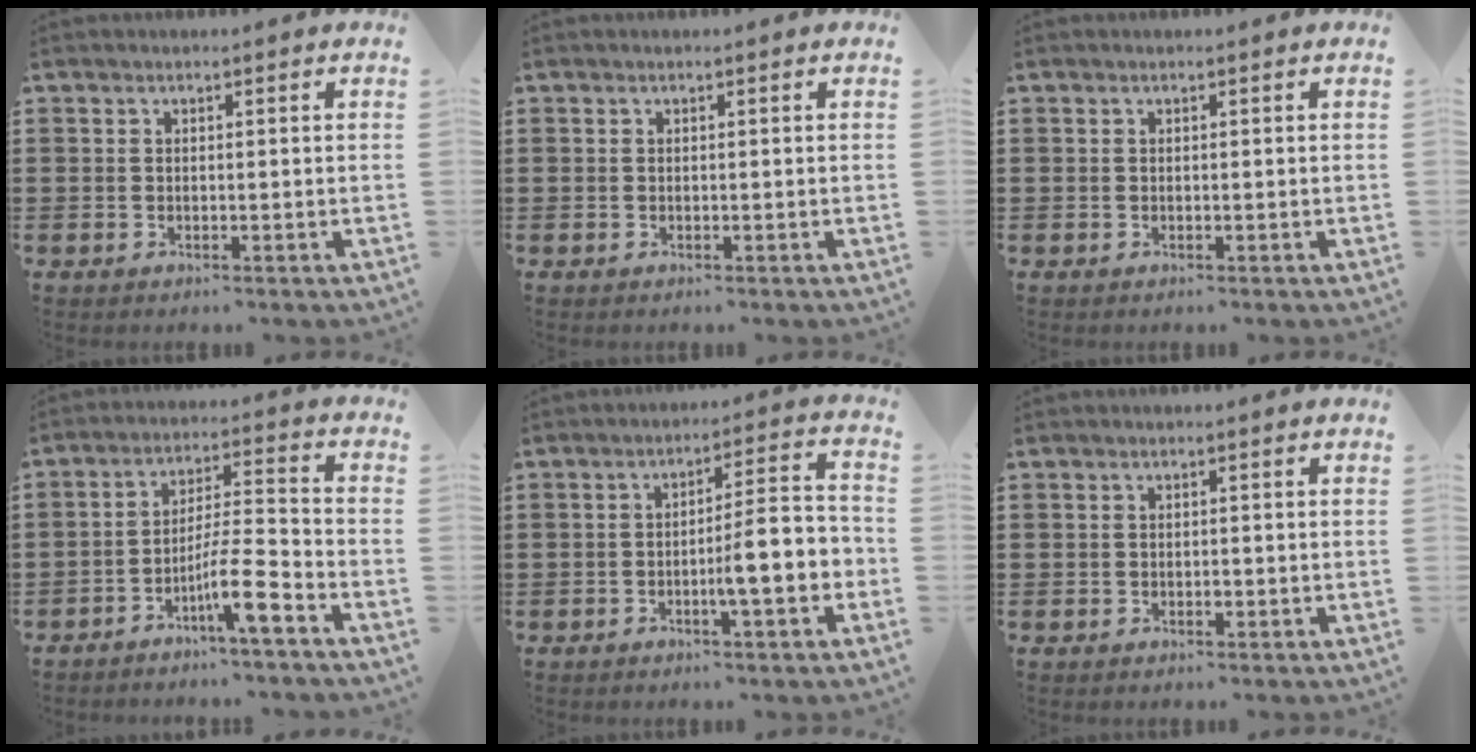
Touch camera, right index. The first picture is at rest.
{"total": 0.0}
{"total": 0.0}
{"total": 9.0, "force": [-5.4, 1.3, 7.1], "torque": [-0.128, 0.004, -0.098]}
{"total": 7.5, "force": [-2.6, 1.1, 6.9], "torque": [-0.098, -0.004, -0.049]}
{"total": 0.6, "force": [-0.3, 0.3, 0.5], "torque": [-0.010, -0.003, -0.004]}